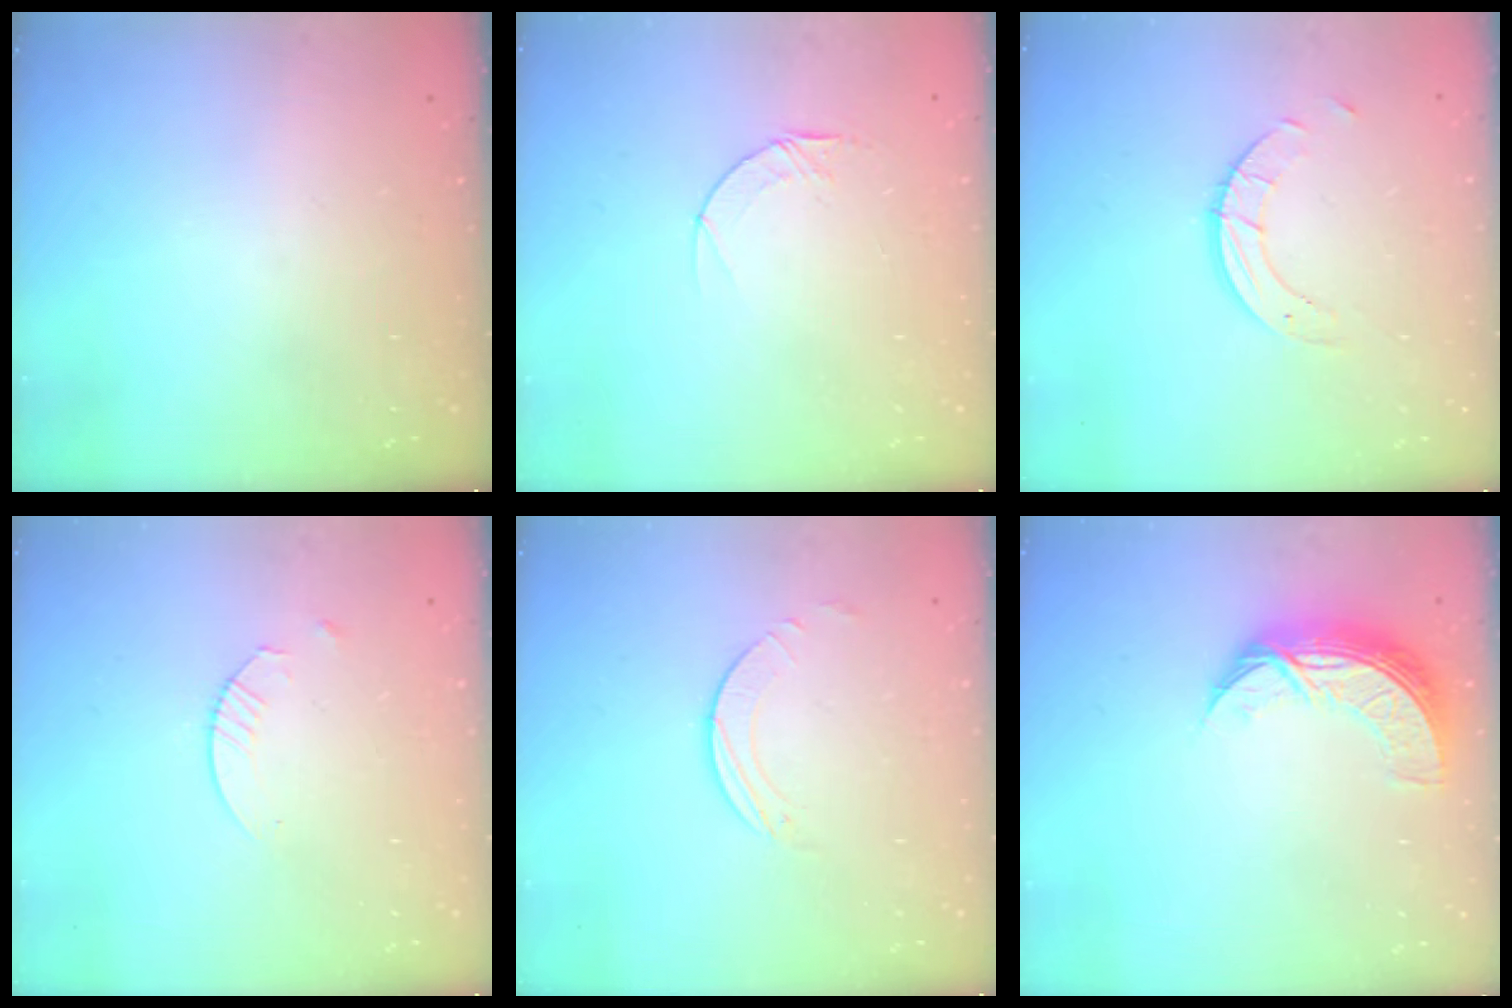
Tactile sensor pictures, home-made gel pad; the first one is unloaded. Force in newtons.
{"total": 4.1, "press": 4.1, "slide": 0.4}
{"total": 4.9, "press": 4.9, "slide": 0.4}
{"total": 2.4, "press": 2.4, "slide": 0.3}
{"total": 1.6, "press": 1.6, "slide": 0.2}
{"total": 8.8, "press": 8.7, "slide": 1.0}